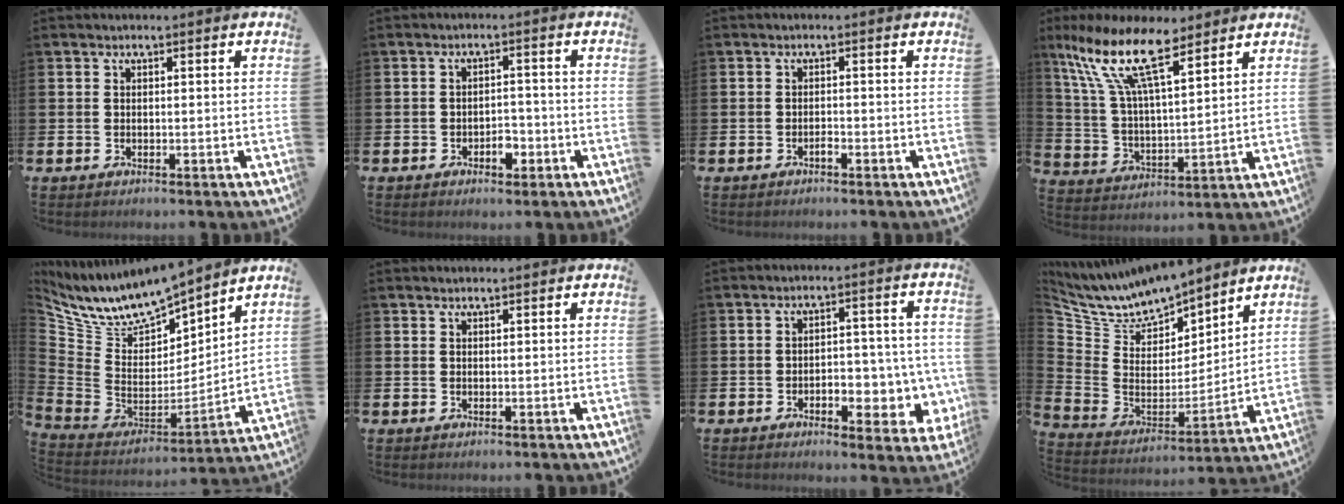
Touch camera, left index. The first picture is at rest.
{"total": 2.3, "force": [-1.1, 1.4, 1.4], "torque": [-0.013, -0.004, -0.026]}
{"total": 0.7, "force": [-0.5, 0.1, 0.5], "torque": [-0.003, -0.006, -0.011]}
{"total": 13.4, "force": [9.7, 4.3, 8.1], "torque": [-0.183, -0.038, 0.172]}
{"total": 9.4, "force": [9.0, 2.4, 1.8], "torque": [-0.085, -0.075, 0.158]}
{"total": 0.8, "force": [0.8, 0.1, 0.1], "torque": [0.014, -0.007, 0.012]}
{"total": 5.9, "force": [-1.8, 3.8, 4.1], "torque": [-0.046, 0.000, -0.038]}
{"total": 9.7, "force": [9.4, 2.2, 1.2], "torque": [-0.077, -0.077, 0.167]}